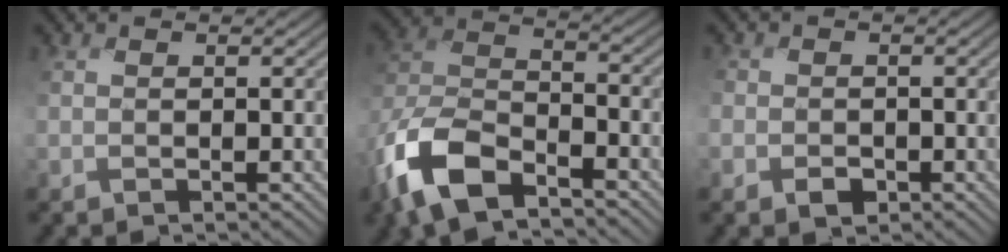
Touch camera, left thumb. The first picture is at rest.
{"total": 12.1, "force": [-8.2, 5.7, 6.9], "torque": [-0.165, -0.008, -0.179]}
{"total": 2.6, "force": [-1.0, 2.3, 0.2], "torque": [0.006, -0.001, -0.037]}